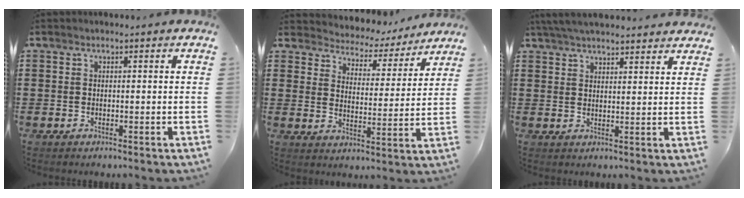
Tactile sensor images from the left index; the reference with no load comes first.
{"total": 3.9, "force": [3.8, 0.7, -0.2], "torque": [-0.024, -0.035, 0.060]}
{"total": 4.3, "force": [4.1, 0.0, 1.2], "torque": [-0.034, -0.011, 0.077]}